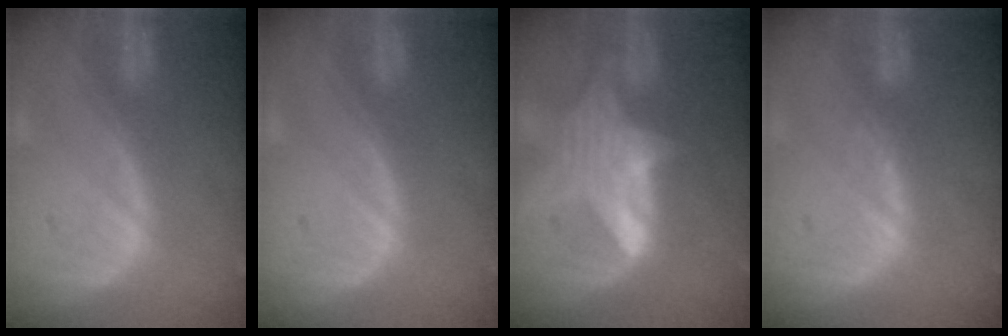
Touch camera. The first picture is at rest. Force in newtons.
{"total": 0.0}
{"total": 5.9, "press": 5.9, "slide": 0.5}
{"total": 1.4, "press": 1.4, "slide": 0.3}